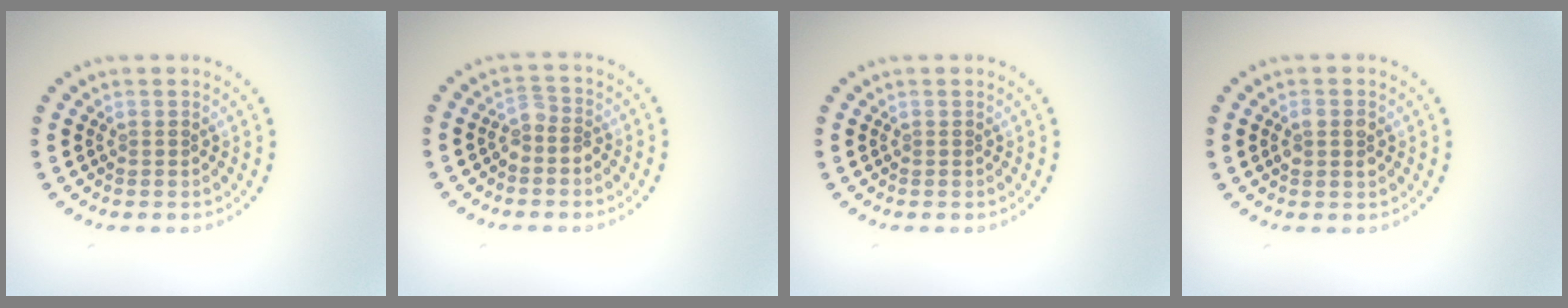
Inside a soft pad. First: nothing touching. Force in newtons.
{"total": 1.6, "press": 1.3, "slide": 0.9}
{"total": 0.0}
{"total": 1.6, "press": 1.6, "slide": 0.2}